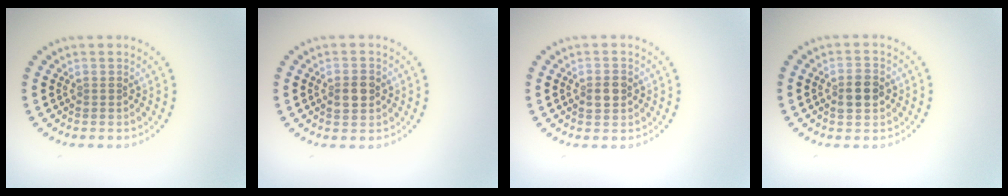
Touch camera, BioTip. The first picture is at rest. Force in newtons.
{"total": 2.7, "press": 2.7, "slide": 0.2}
{"total": 2.3, "press": 2.3, "slide": 0.1}
{"total": 2.9, "press": 2.9, "slide": 0.2}